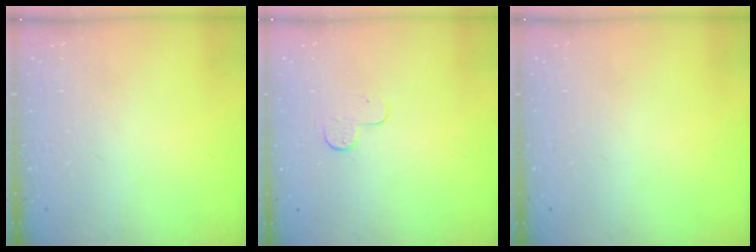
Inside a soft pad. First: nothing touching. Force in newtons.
{"total": 5.0, "press": 5.0, "slide": 0.4}
{"total": 0.0}